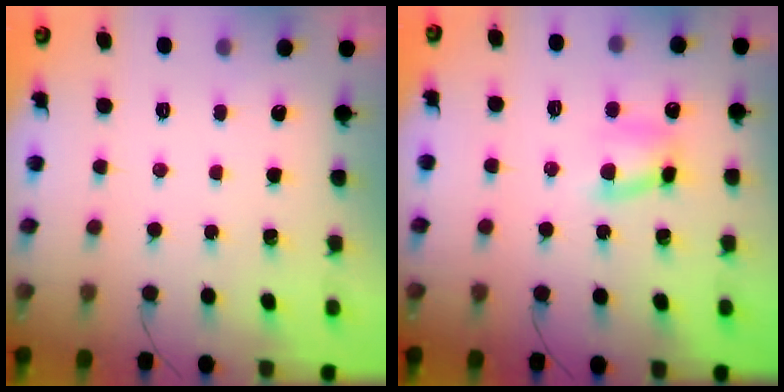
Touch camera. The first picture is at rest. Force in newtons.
{"total": 7.2, "press": 7.2, "slide": 0.3}